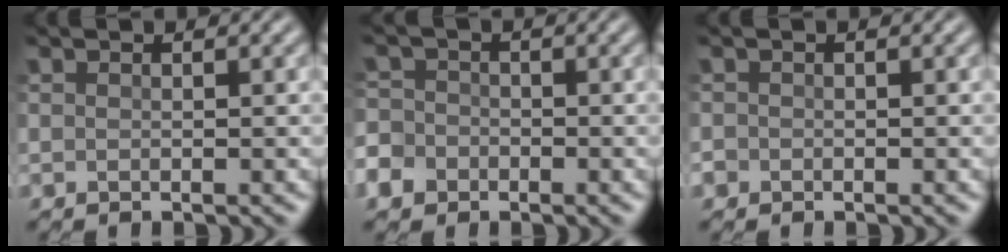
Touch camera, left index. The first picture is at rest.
{"total": 6.6, "force": [-3.7, 5.3, 1.4], "torque": [-0.041, -0.018, -0.088]}
{"total": 0.9, "force": [-0.5, 0.7, 0.1], "torque": [0.001, -0.006, -0.013]}